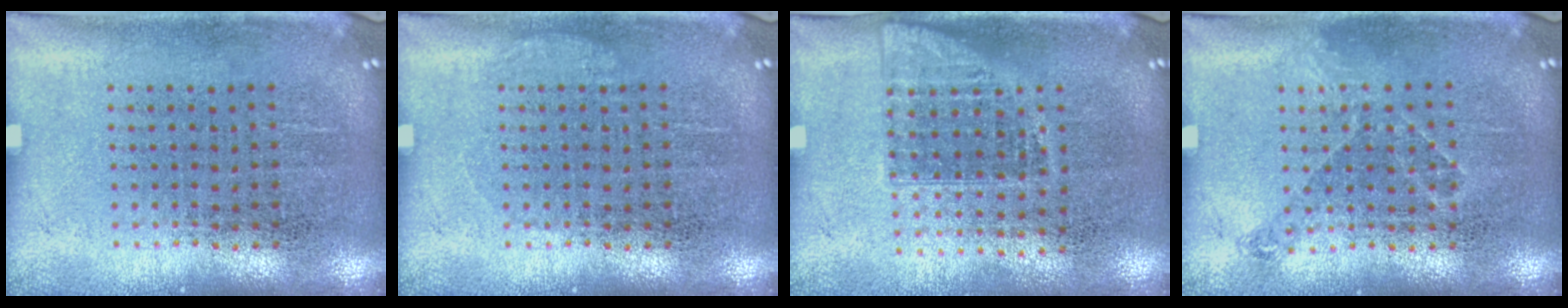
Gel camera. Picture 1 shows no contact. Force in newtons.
{"total": 0.6, "press": 0.5, "slide": 0.1}
{"total": 1.1, "press": 0.9, "slide": 0.6}
{"total": 0.9, "press": 0.7, "slide": 0.5}